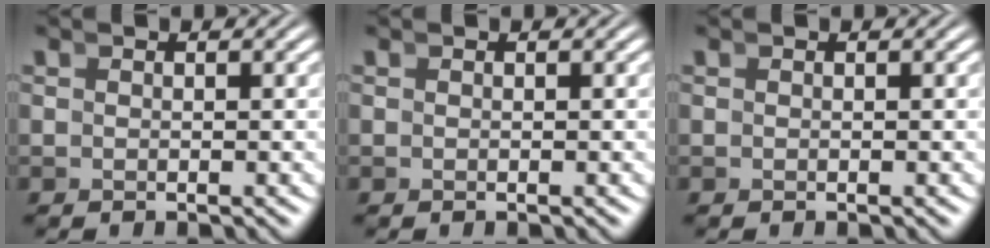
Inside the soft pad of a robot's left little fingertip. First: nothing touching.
{"total": 0.0}
{"total": 0.0}